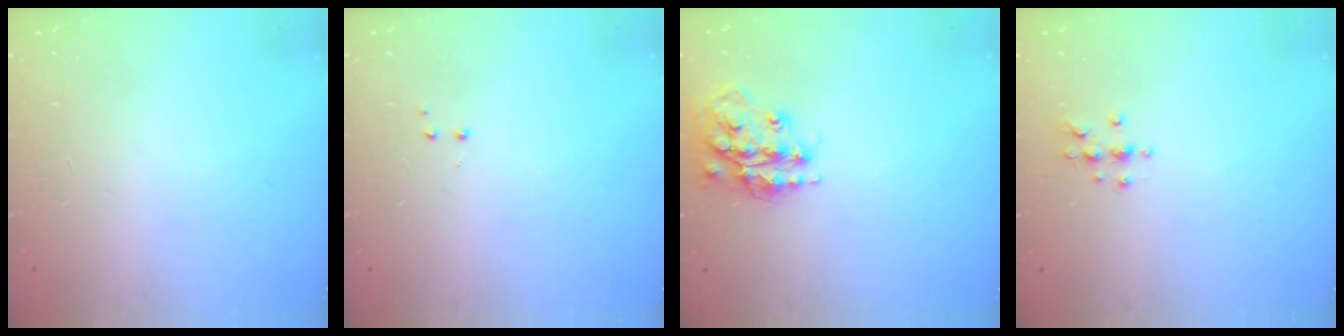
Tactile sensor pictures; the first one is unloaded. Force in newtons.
{"total": 2.8, "press": 2.7, "slide": 0.5}
{"total": 16.1, "press": 16.0, "slide": 1.3}
{"total": 6.3, "press": 6.2, "slide": 0.7}